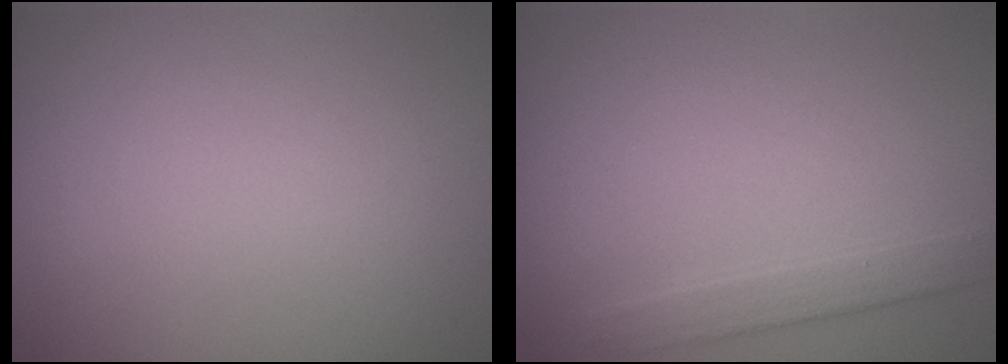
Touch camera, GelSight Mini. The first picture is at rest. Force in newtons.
{"total": 1.7, "press": 1.7, "slide": 0.1}